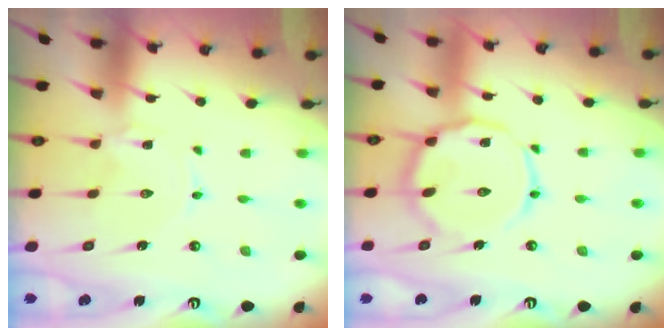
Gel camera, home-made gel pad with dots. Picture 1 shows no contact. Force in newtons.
{"total": 14.3, "press": 14.2, "slide": 1.0}